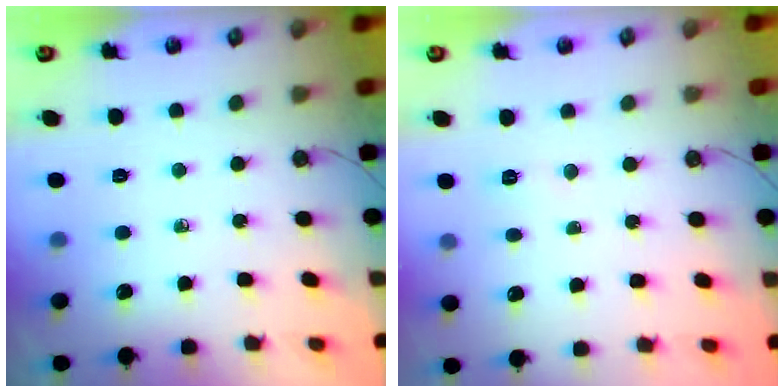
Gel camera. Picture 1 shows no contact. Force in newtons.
{"total": 4.9, "press": 4.9, "slide": 0.5}